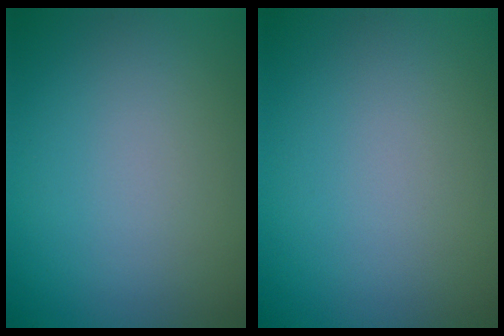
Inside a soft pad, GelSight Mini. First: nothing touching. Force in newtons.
{"total": 0.0}